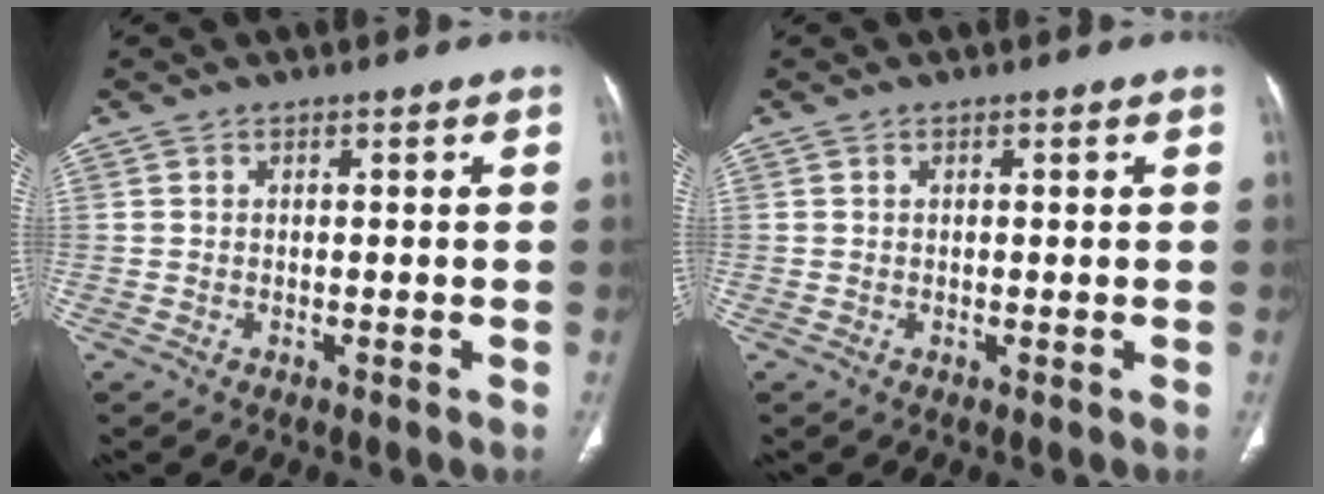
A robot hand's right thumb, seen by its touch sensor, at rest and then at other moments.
{"total": 0.0}